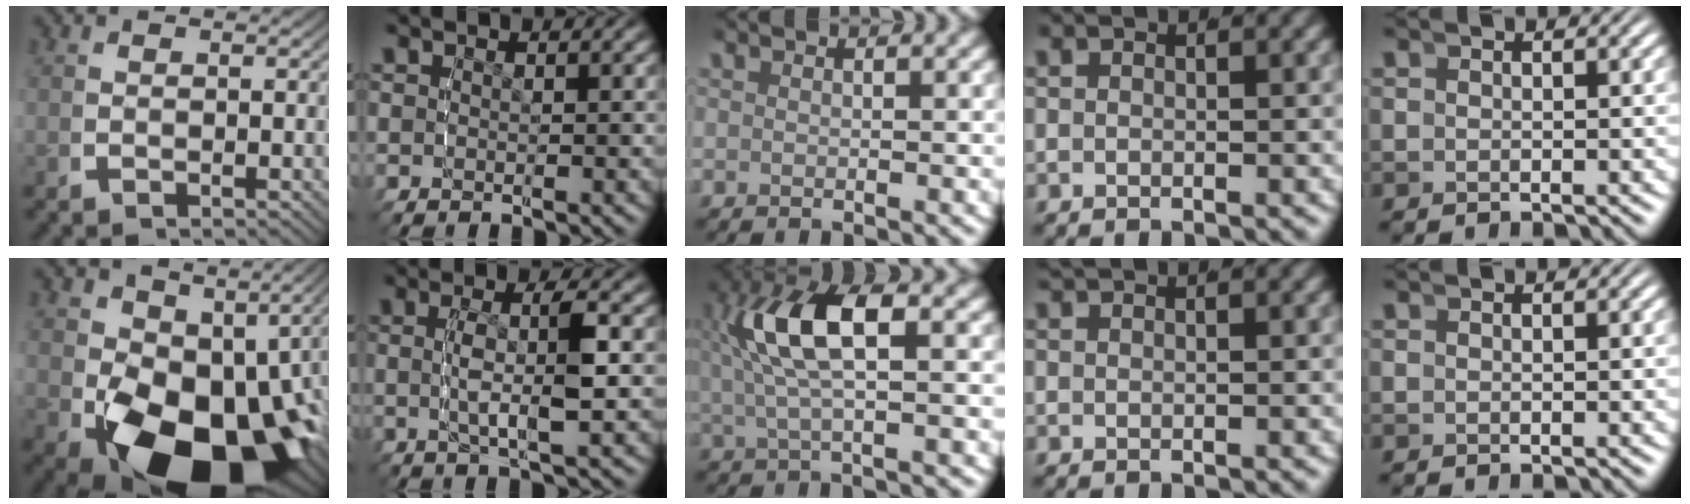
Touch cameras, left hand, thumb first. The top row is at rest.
{"thumb": {"total": 19.7, "force": [-4.5, 12.6, 14.5], "torque": [-0.248, -0.084, -0.032]}, "index": {"total": 3.6, "force": [-0.2, 0.0, 3.6], "torque": [-0.072, 0.000, -0.002]}, "middle": {"total": 8.3, "force": [1.4, 3.2, 7.5], "torque": [-0.155, 0.011, 0.024]}, "ring": {"total": 0.9, "force": [0.7, -0.6, 0.2], "torque": [0.002, 0.001, 0.014]}}